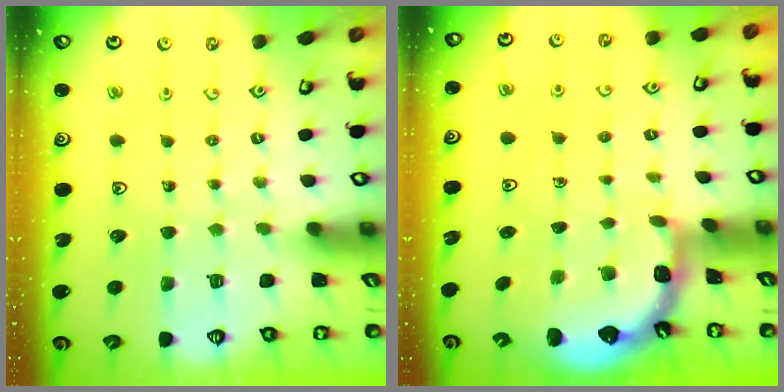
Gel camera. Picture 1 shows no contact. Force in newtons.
{"total": 1.7, "press": 1.7, "slide": 0.2}